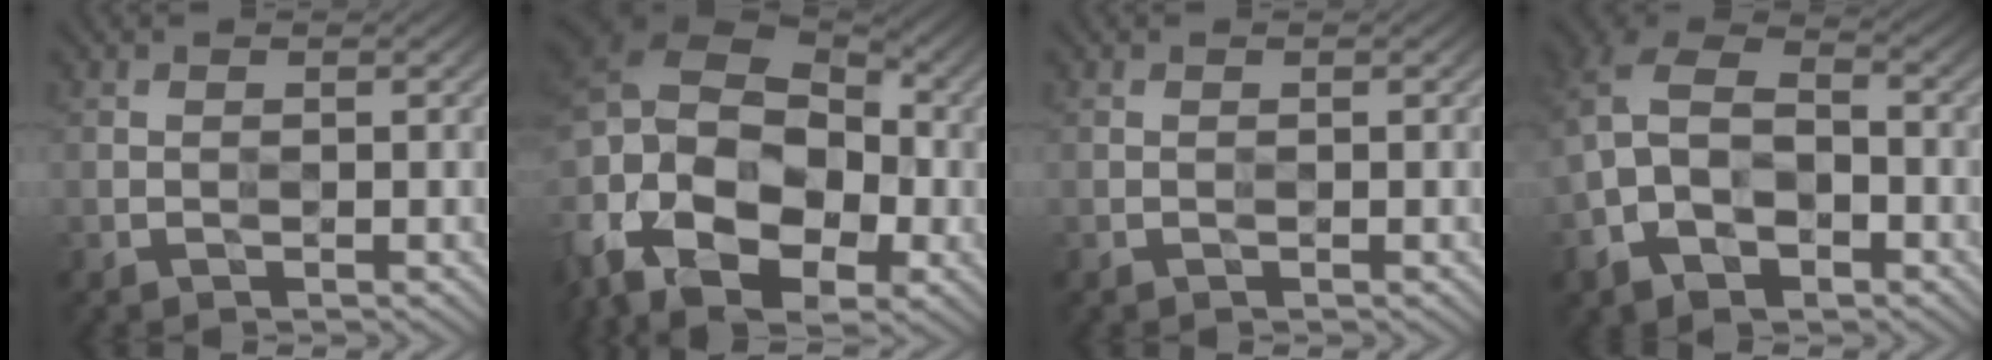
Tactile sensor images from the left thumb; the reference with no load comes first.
{"total": 19.2, "force": [-5.2, 14.2, 11.8], "torque": [-0.274, -0.018, -0.087]}
{"total": 0.0}
{"total": 10.7, "force": [-3.0, 6.8, 7.6], "torque": [-0.181, 0.000, -0.066]}